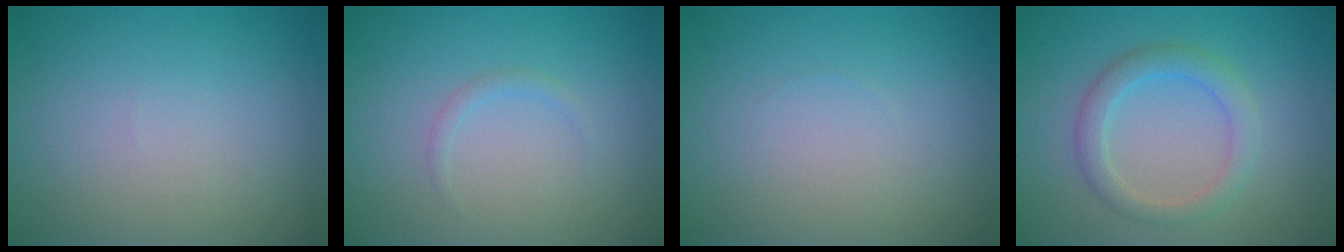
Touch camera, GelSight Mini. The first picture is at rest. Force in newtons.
{"total": 0.8, "press": 0.8, "slide": 0.1}
{"total": 0.0}
{"total": 2.9, "press": 2.8, "slide": 0.1}